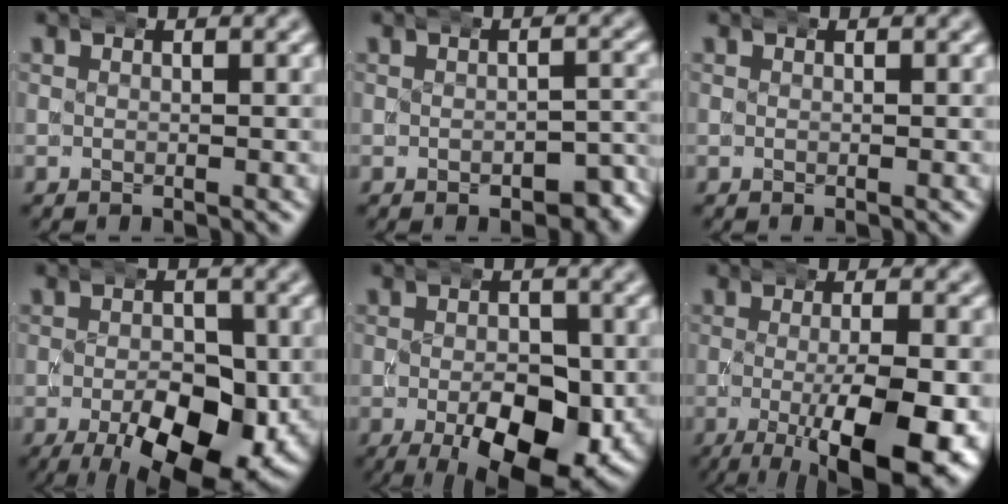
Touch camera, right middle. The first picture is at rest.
{"total": 3.1, "force": [-2.2, 1.4, 1.7], "torque": [-0.020, -0.004, -0.033]}
{"total": 0.0}
{"total": 11.9, "force": [-4.2, 6.1, 9.3], "torque": [-0.143, -0.040, -0.046]}
{"total": 10.6, "force": [-3.8, 5.2, 8.4], "torque": [-0.134, -0.041, -0.040]}
{"total": 10.7, "force": [-3.7, 3.4, 9.5], "torque": [-0.149, -0.024, -0.045]}